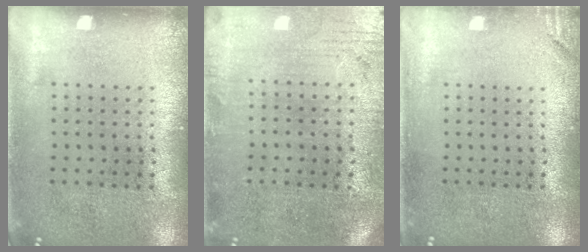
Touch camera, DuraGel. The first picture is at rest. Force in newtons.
{"total": 0.5, "press": 0.2, "slide": 0.5}
{"total": 1.3, "press": 1.2, "slide": 0.3}